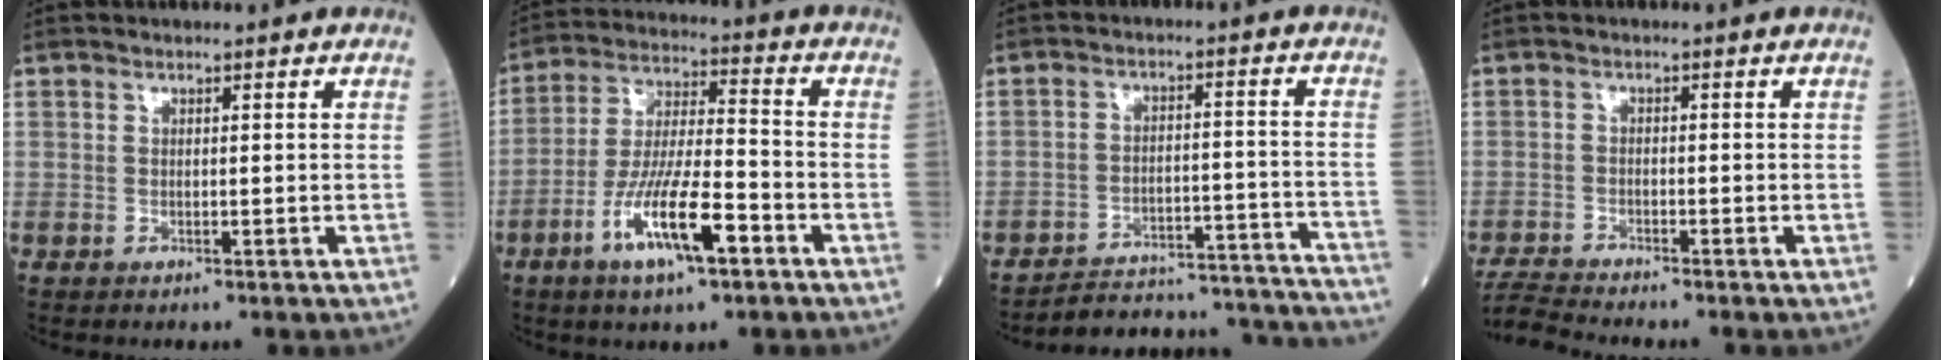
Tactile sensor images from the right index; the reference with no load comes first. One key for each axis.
{"total": 12.5, "fx": -6.0, "fy": 2.1, "fz": 10.7, "tx": -0.208, "ty": -0.010, "tz": -0.109}
{"total": 21.1, "fx": -20.7, "fy": 1.8, "fz": 3.7, "tx": -0.027, "ty": 0.016, "tz": -0.269}
{"total": 5.3, "fx": -5.1, "fy": -1.3, "fz": 0.9, "tx": -0.020, "ty": -0.018, "tz": -0.094}